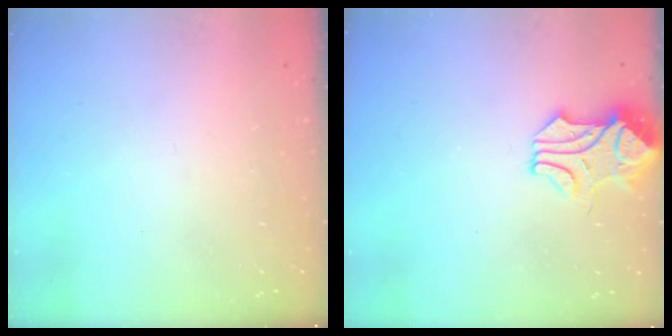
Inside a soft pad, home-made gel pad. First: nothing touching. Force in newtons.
{"total": 1.0, "press": 0.5, "slide": 0.8}